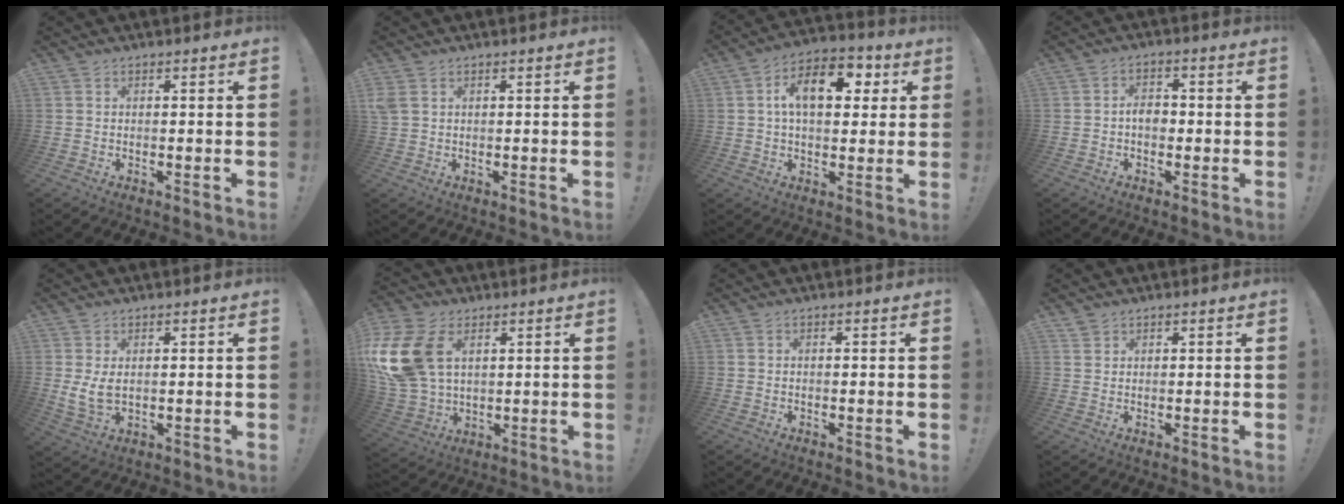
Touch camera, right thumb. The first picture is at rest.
{"total": 2.6, "force": [0.9, 1.4, 2.0], "torque": [-0.039, 0.004, 0.019]}
{"total": 14.1, "force": [3.3, 8.0, 11.1], "torque": [-0.167, 0.012, 0.055]}
{"total": 4.1, "force": [-0.9, 2.7, 2.9], "torque": [-0.050, 0.005, -0.020]}
{"total": 5.5, "force": [1.5, 2.9, 4.3], "torque": [-0.070, -0.012, 0.028]}
{"total": 20.8, "force": [5.0, 13.9, 14.6], "torque": [-0.299, -0.014, 0.096]}
{"total": 0.0}
{"total": 1.3, "force": [1.2, 0.6, 0.0], "torque": [0.008, -0.007, 0.022]}